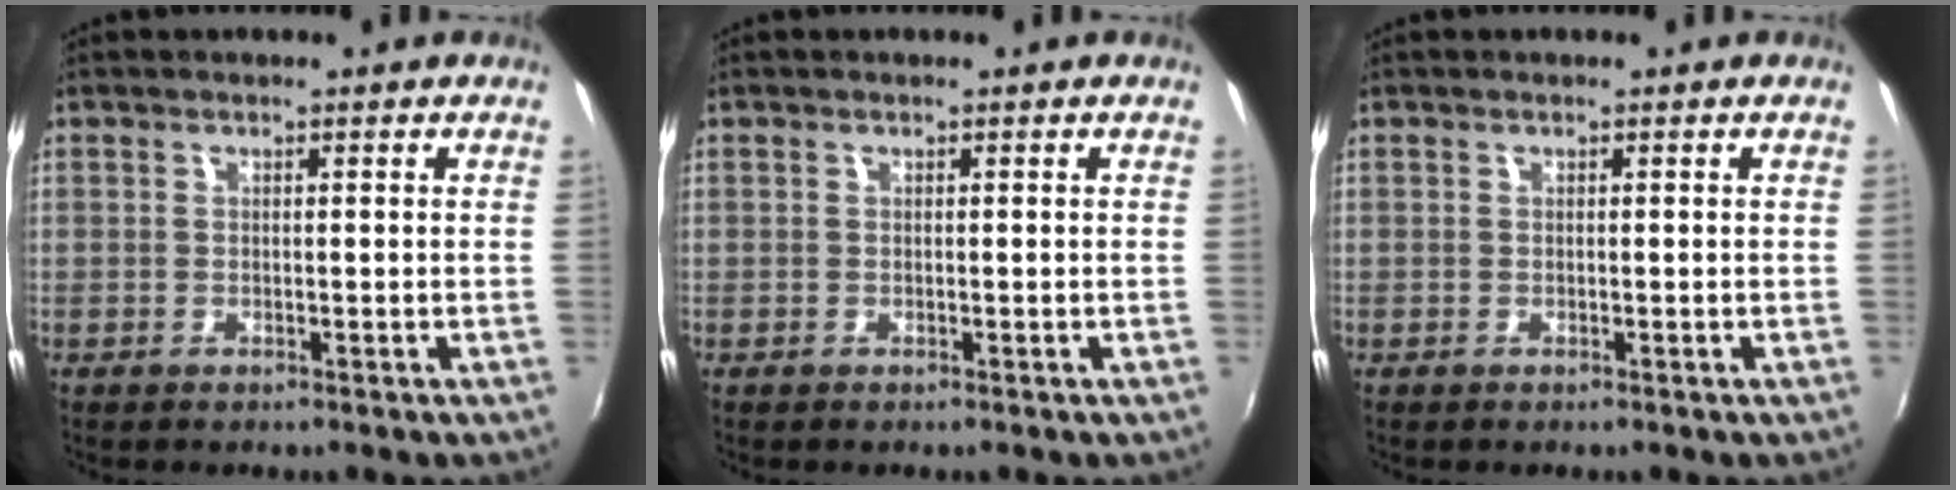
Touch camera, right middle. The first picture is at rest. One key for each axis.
{"total": 0.0}
{"total": 0.0}